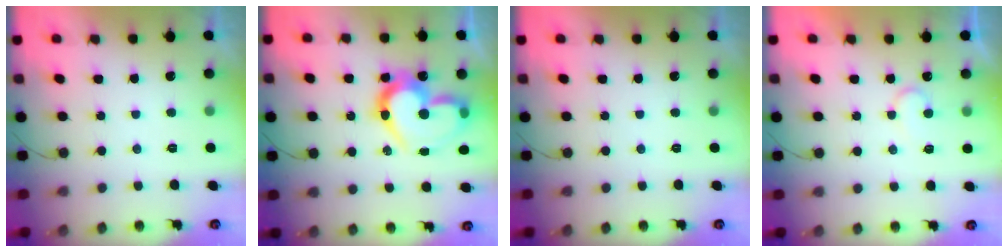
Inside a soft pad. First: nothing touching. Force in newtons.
{"total": 19.6, "press": 19.6, "slide": 1.2}
{"total": 0.0}
{"total": 8.4, "press": 8.4, "slide": 0.7}